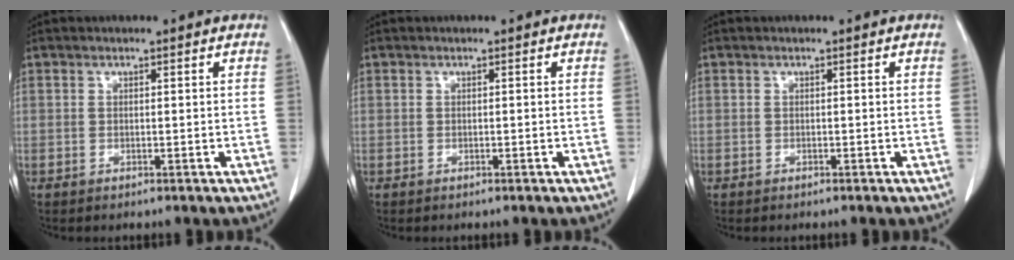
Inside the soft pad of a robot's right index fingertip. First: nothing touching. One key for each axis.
{"total": 0.0}
{"total": 0.0}